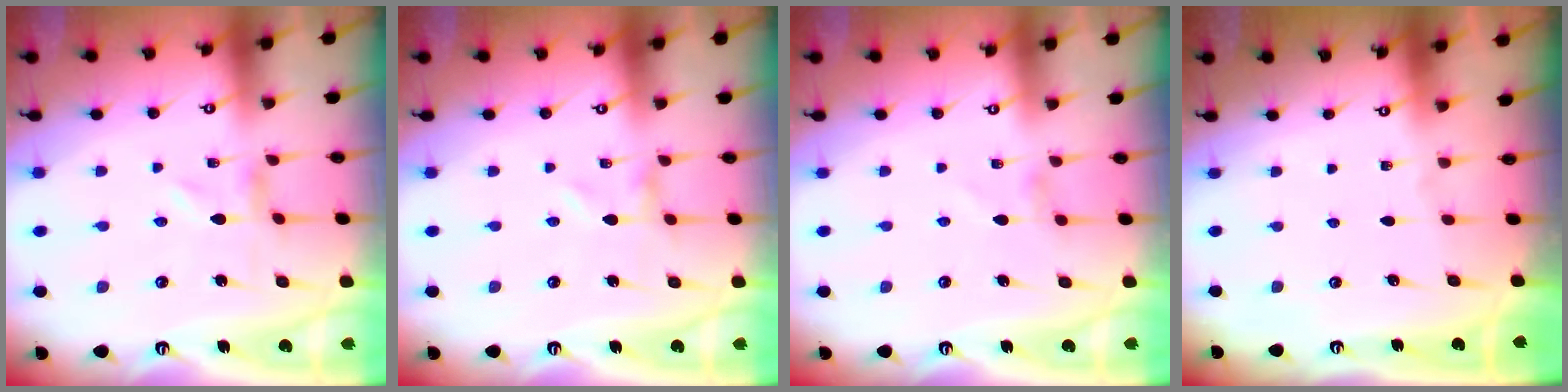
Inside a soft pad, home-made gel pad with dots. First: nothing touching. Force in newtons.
{"total": 0.0}
{"total": 0.0}
{"total": 0.0}